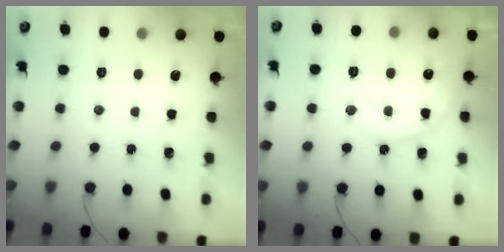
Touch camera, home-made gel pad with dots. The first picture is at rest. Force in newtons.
{"total": 12.1, "press": 12.1, "slide": 0.8}